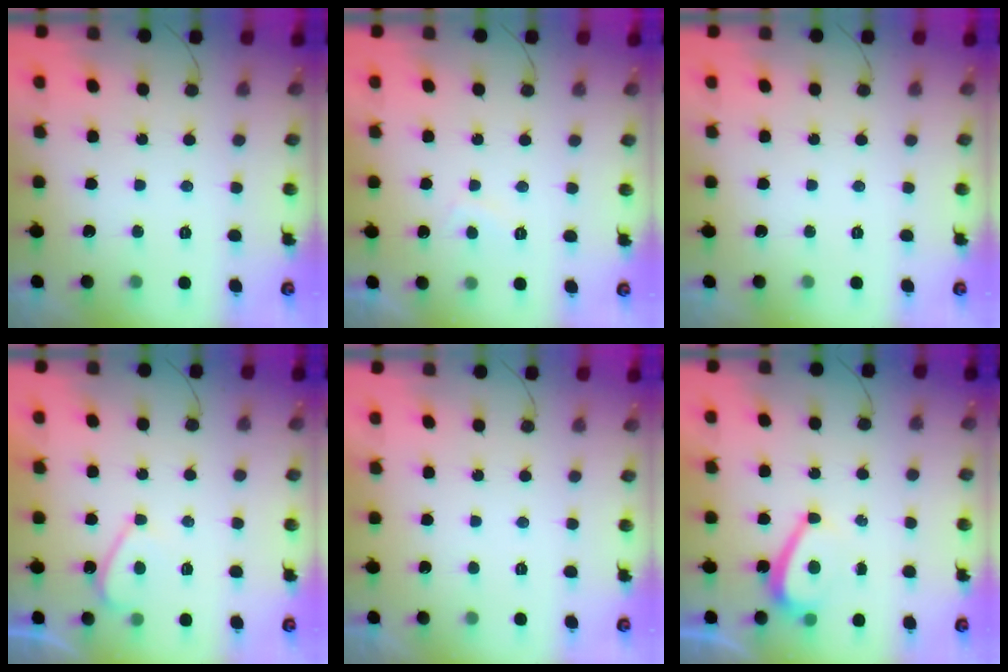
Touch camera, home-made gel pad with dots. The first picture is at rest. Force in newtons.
{"total": 1.7, "press": 1.5, "slide": 0.7}
{"total": 0.0}
{"total": 3.3, "press": 3.2, "slide": 0.5}
{"total": 2.2, "press": 2.1, "slide": 0.4}
{"total": 5.5, "press": 5.0, "slide": 2.5}